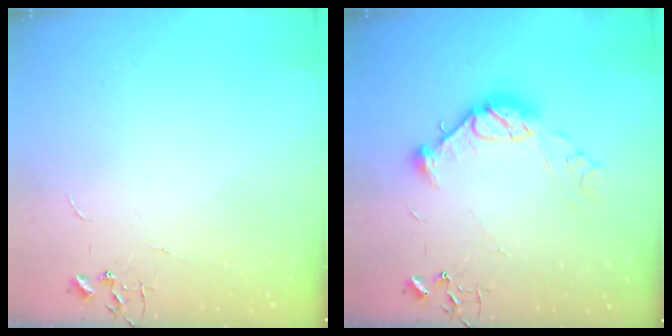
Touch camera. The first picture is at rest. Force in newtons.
{"total": 13.0, "press": 12.9, "slide": 0.8}